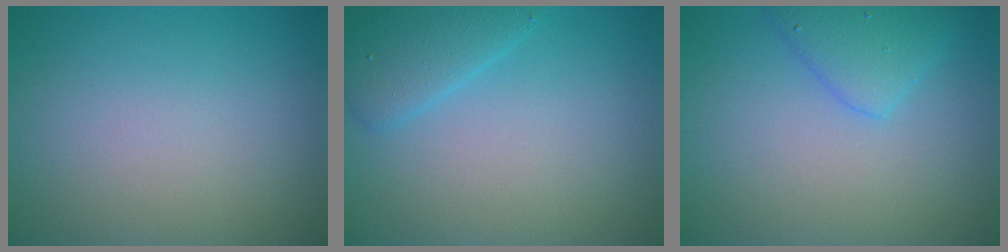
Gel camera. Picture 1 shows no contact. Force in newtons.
{"total": 2.9, "press": 2.9, "slide": 0.2}
{"total": 3.0, "press": 3.0, "slide": 0.1}